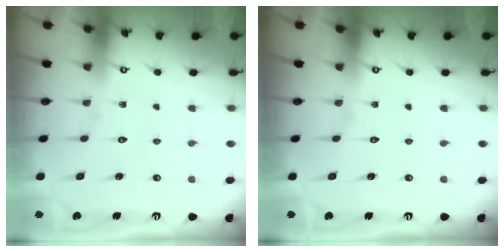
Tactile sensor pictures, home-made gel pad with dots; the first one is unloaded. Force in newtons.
{"total": 0.0}